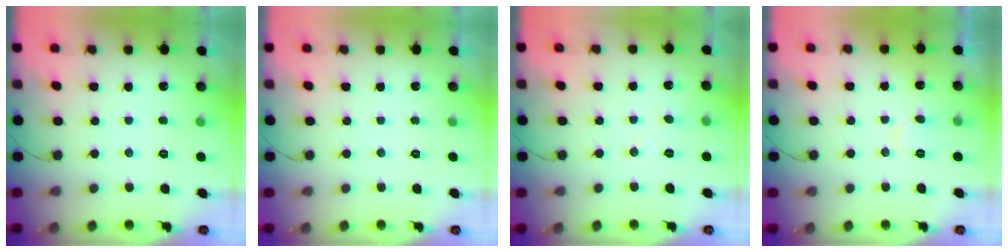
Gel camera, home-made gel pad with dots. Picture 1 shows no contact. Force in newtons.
{"total": 0.0}
{"total": 4.5, "press": 4.5, "slide": 0.4}
{"total": 6.2, "press": 6.2, "slide": 0.4}